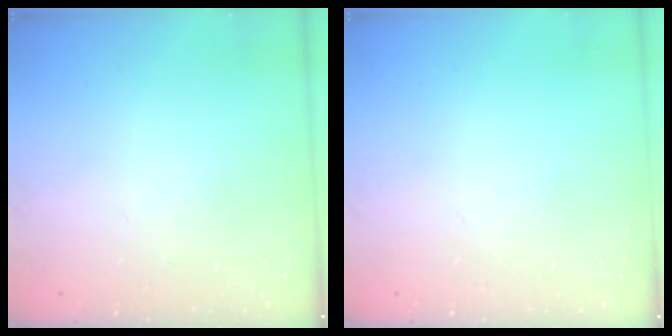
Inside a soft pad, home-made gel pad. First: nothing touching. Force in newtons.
{"total": 0.0}